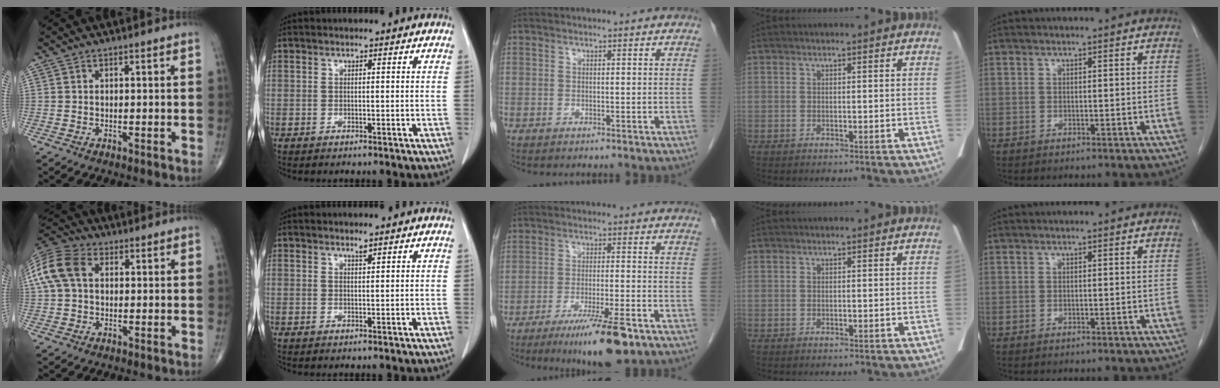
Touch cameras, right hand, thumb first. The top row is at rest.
{"thumb": {"total": 11.3, "force": [2.2, 7.9, 7.8], "torque": [-0.176, 0.032, 0.037]}, "index": {"total": 0.6, "force": [0.6, -0.1, 0.2], "torque": [-0.015, -0.008, 0.010]}, "middle": {"total": 10.1, "force": [-6.5, 0.8, 7.7], "torque": [-0.124, -0.023, -0.102]}}